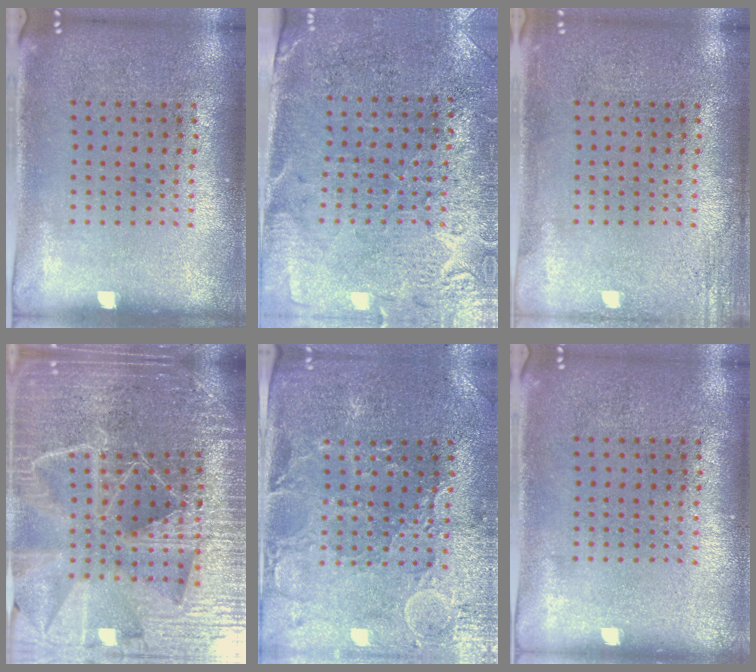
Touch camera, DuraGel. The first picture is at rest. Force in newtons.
{"total": 2.9, "press": 2.6, "slide": 1.2}
{"total": 1.8, "press": 1.8, "slide": 0.2}
{"total": 6.5, "press": 5.5, "slide": 3.3}
{"total": 1.3, "press": 1.3, "slide": 0.4}
{"total": 0.0}